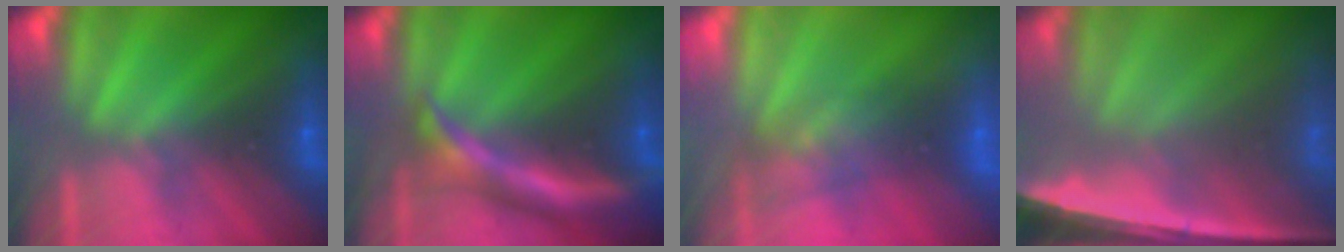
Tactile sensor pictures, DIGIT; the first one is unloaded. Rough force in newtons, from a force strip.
{"total": 5.8}
{"total": 2.7}
{"total": 7.0}